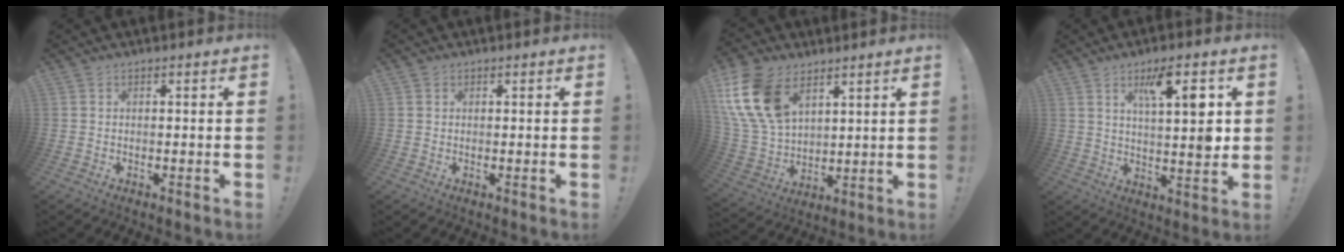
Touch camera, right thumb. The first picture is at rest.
{"total": 0.8, "force": [0.5, 0.7, 0.0], "torque": [0.005, -0.001, 0.008]}
{"total": 19.2, "force": [9.0, 12.5, 11.5], "torque": [-0.243, -0.038, 0.174]}
{"total": 11.6, "force": [4.5, 2.6, 10.3], "torque": [-0.151, -0.020, 0.067]}